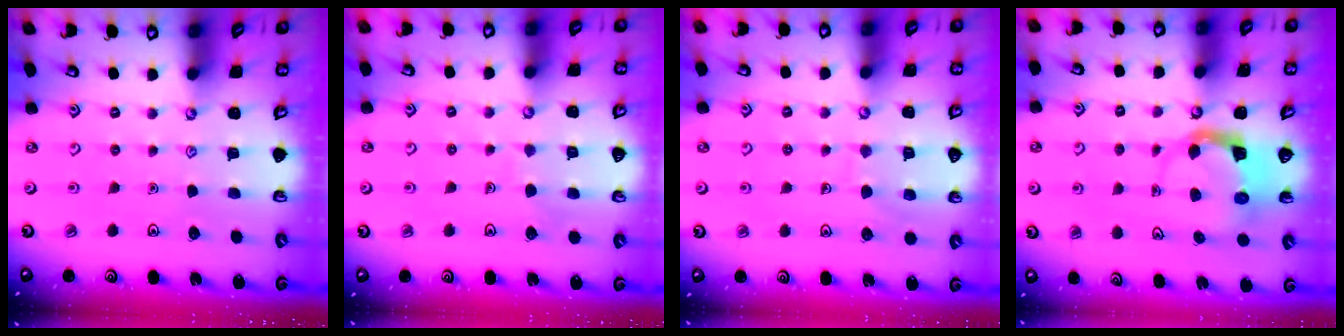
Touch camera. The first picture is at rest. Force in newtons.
{"total": 3.8, "press": 3.8, "slide": 0.3}
{"total": 6.7, "press": 6.7, "slide": 0.4}
{"total": 3.7, "press": 3.6, "slide": 0.7}